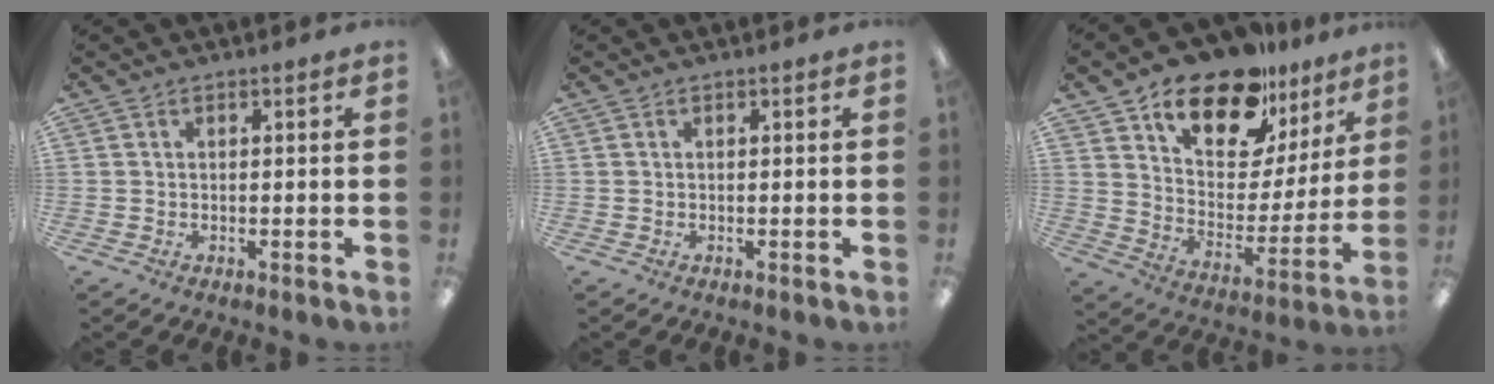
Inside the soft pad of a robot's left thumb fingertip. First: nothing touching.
{"total": 0.0}
{"total": 18.3, "force": [13.9, 8.5, 8.2], "torque": [-0.143, -0.095, 0.246]}